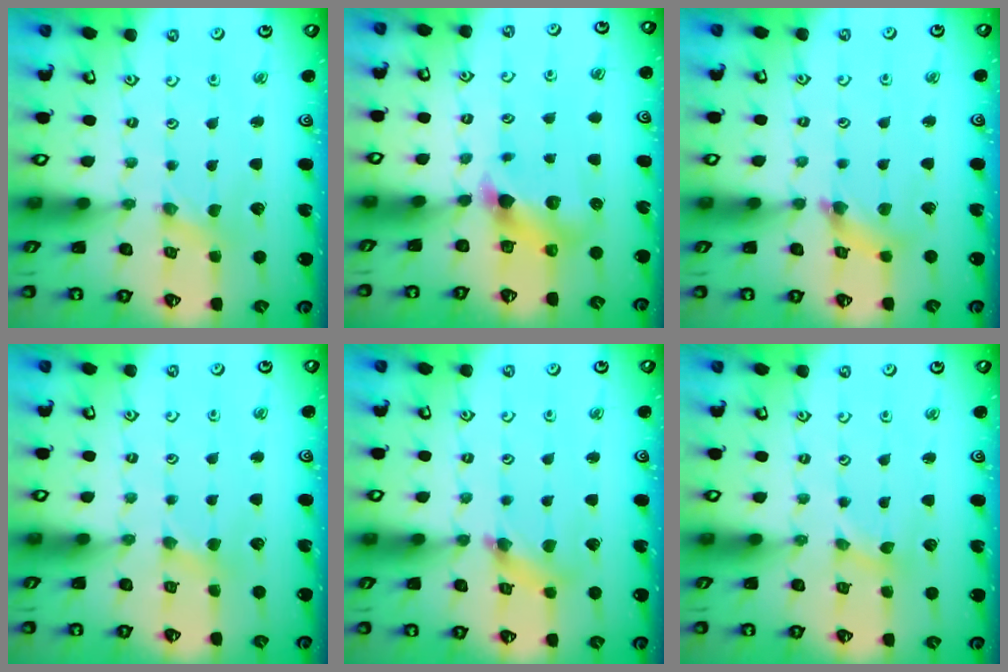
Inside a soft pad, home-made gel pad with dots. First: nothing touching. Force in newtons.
{"total": 5.3, "press": 5.3, "slide": 0.5}
{"total": 5.7, "press": 5.7, "slide": 0.5}
{"total": 1.9, "press": 1.9, "slide": 0.4}
{"total": 4.9, "press": 4.9, "slide": 0.6}
{"total": 0.7, "press": 0.7, "slide": 0.1}